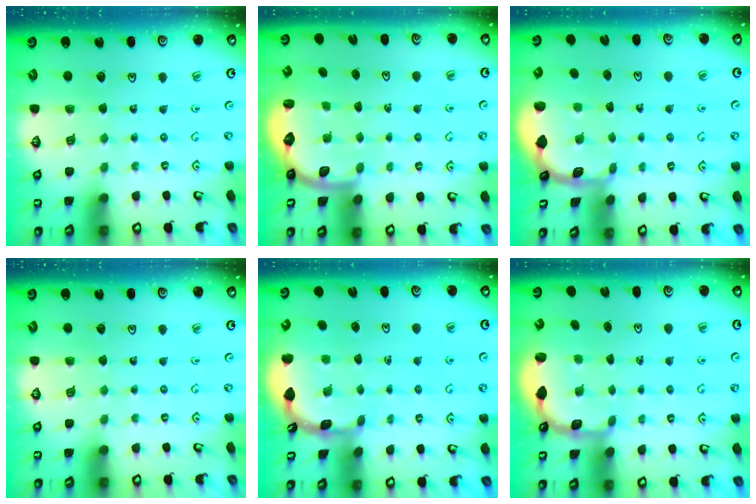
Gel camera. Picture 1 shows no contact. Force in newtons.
{"total": 2.7, "press": 2.1, "slide": 1.7}
{"total": 1.6, "press": 1.6, "slide": 0.3}
{"total": 0.0}
{"total": 1.9, "press": 1.9, "slide": 0.1}
{"total": 2.7, "press": 2.3, "slide": 1.4}